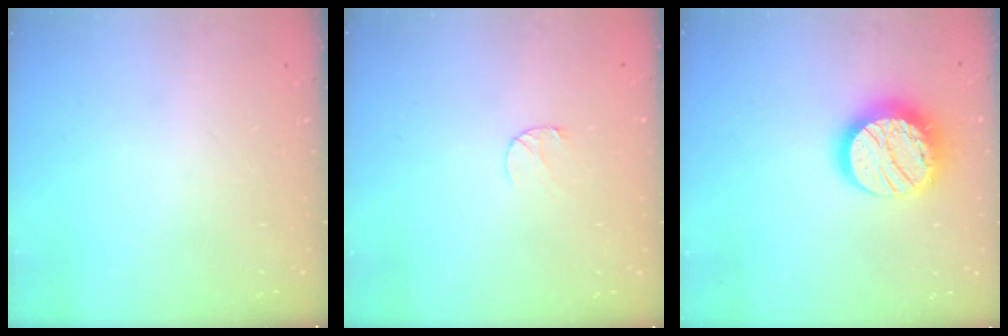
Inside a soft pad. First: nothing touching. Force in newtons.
{"total": 4.6, "press": 4.5, "slide": 0.5}
{"total": 18.0, "press": 17.9, "slide": 1.2}